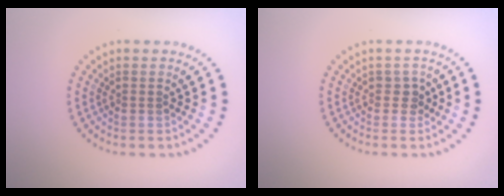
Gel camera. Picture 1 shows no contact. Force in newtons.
{"total": 1.3, "press": 1.1, "slide": 0.7}